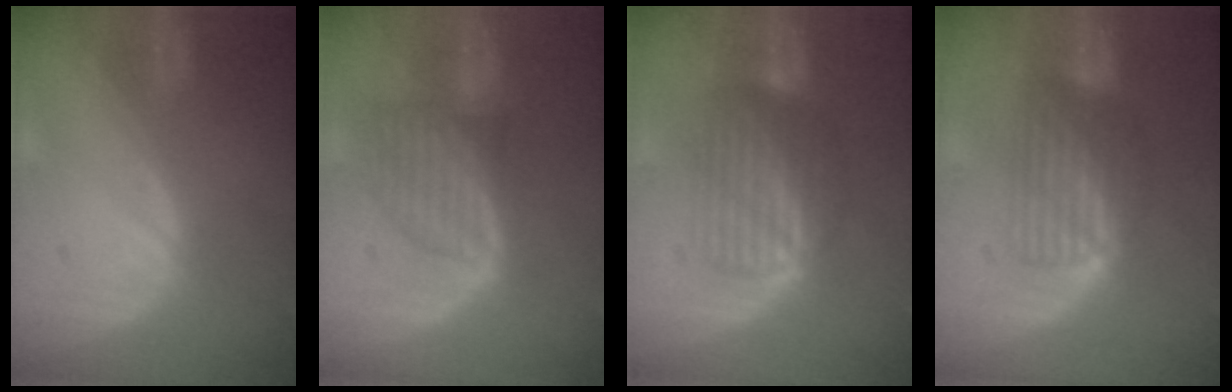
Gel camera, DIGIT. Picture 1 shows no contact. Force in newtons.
{"total": 7.4, "press": 6.6, "slide": 3.4}
{"total": 6.7, "press": 6.4, "slide": 1.8}
{"total": 6.8, "press": 6.0, "slide": 3.2}